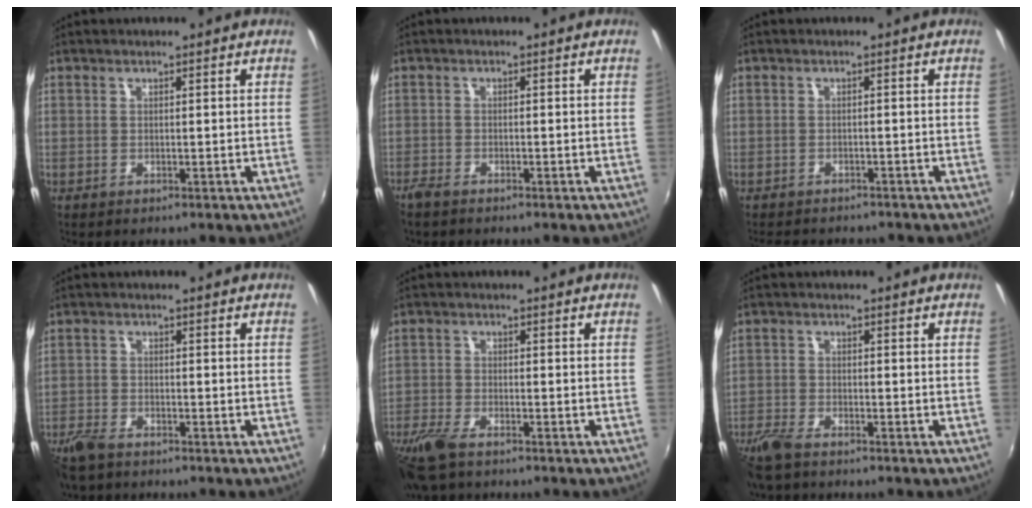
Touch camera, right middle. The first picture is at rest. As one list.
[{"total": 2.3, "force": [-2.0, 0.6, 0.9], "torque": [-0.028, -0.006, -0.042]}, {"total": 5.2, "force": [-4.6, 1.8, 1.5], "torque": [-0.040, -0.010, -0.069]}, {"total": 6.5, "force": [-5.1, 2.6, 2.9], "torque": [-0.085, -0.018, -0.103]}, {"total": 9.6, "force": [-7.0, 3.4, 5.6], "torque": [-0.146, -0.033, -0.140]}, {"total": 6.9, "force": [-5.6, 2.1, 3.5], "torque": [-0.098, -0.023, -0.113]}]